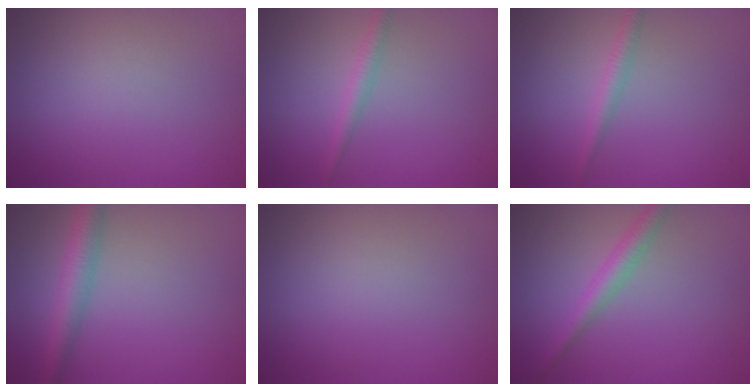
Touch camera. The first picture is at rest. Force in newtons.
{"total": 1.6, "press": 1.6, "slide": 0.1}
{"total": 1.6, "press": 1.6, "slide": 0.1}
{"total": 3.6, "press": 3.6, "slide": 0.1}
{"total": 0.0}
{"total": 2.6, "press": 2.5, "slide": 0.1}